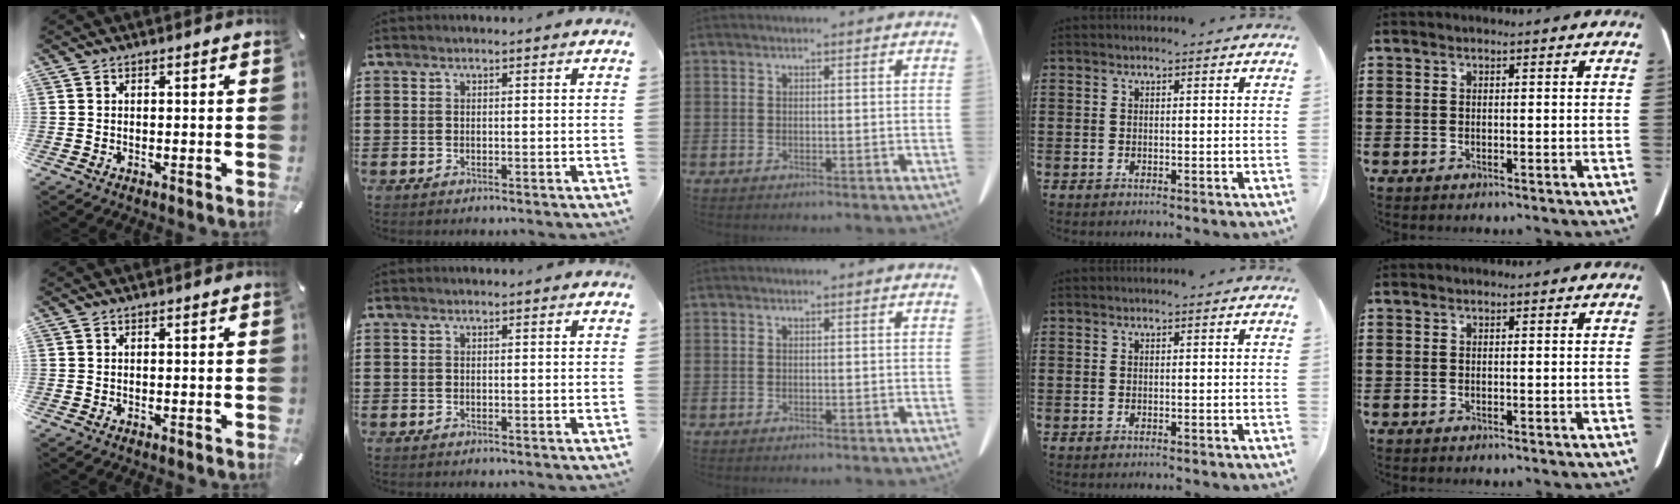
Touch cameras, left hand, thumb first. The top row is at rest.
{}